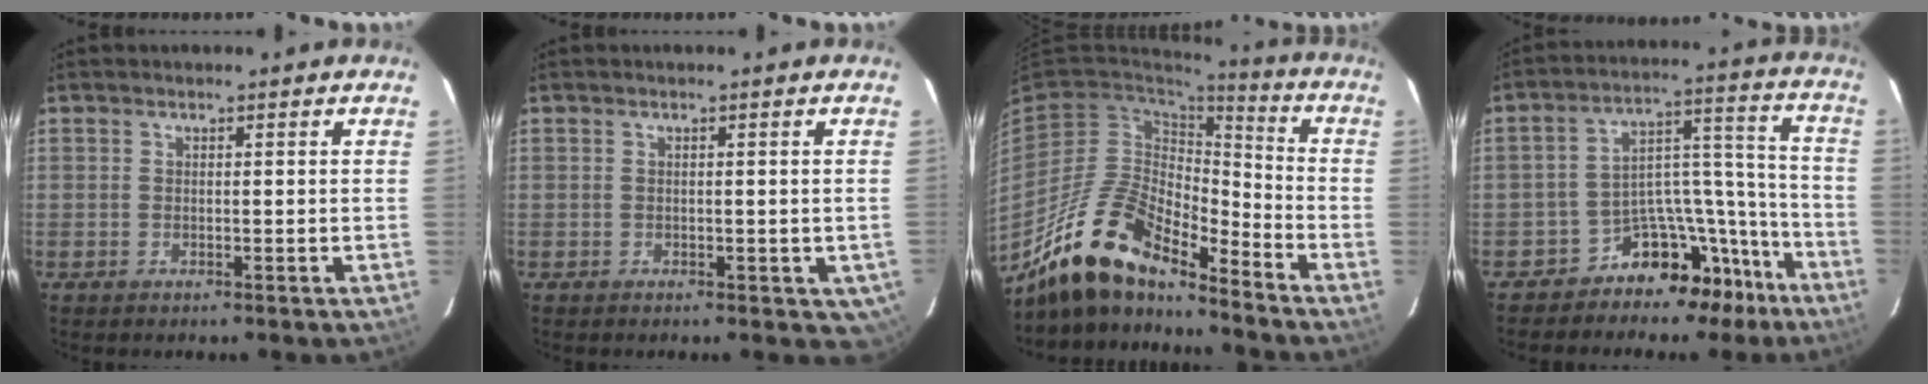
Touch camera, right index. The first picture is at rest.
{"total": 3.1, "force": [-0.8, 2.4, 1.8], "torque": [-0.010, 0.005, -0.001]}
{"total": 17.6, "force": [-14.1, 5.4, 9.0], "torque": [-0.178, -0.004, -0.265]}
{"total": 12.4, "force": [-10.0, 6.9, 2.8], "torque": [-0.027, 0.082, -0.148]}